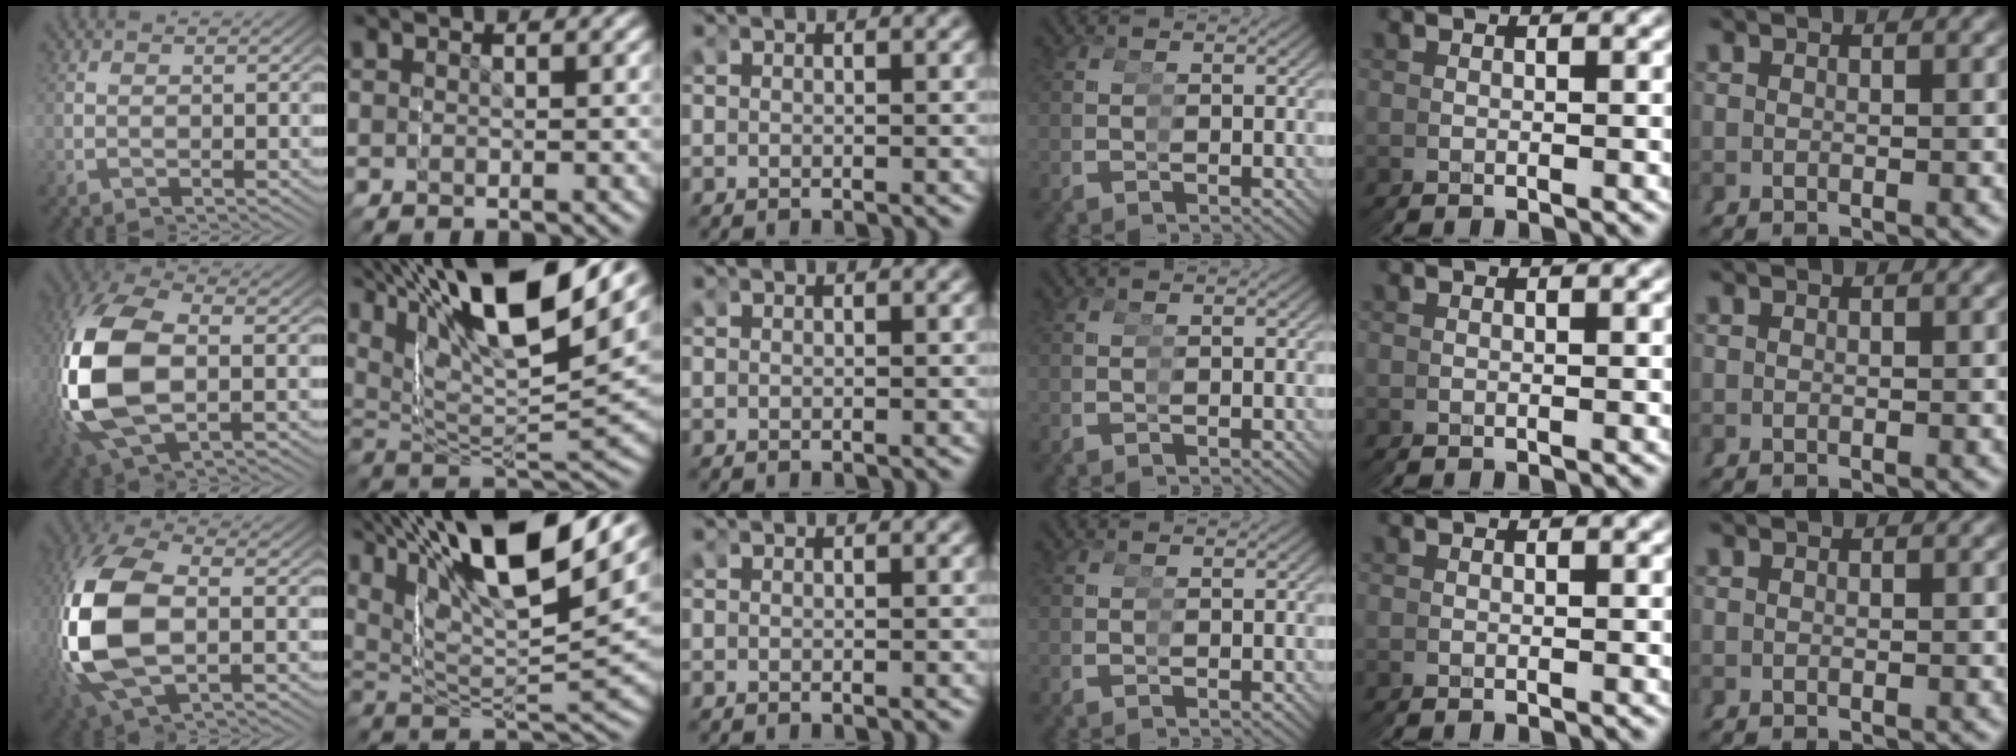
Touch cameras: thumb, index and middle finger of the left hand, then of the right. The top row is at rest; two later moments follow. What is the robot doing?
{"motion": "grasp_and_lifting", "object": "markers"}